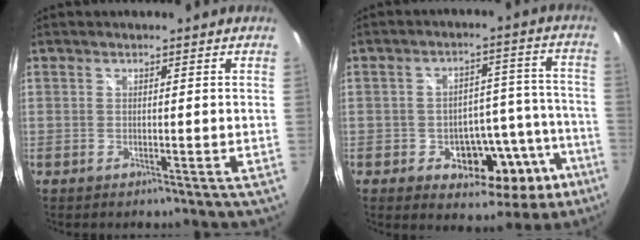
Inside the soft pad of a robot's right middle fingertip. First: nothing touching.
{"total": 14.1, "force": [-7.0, 9.4, 7.8], "torque": [-0.100, 0.038, -0.068]}